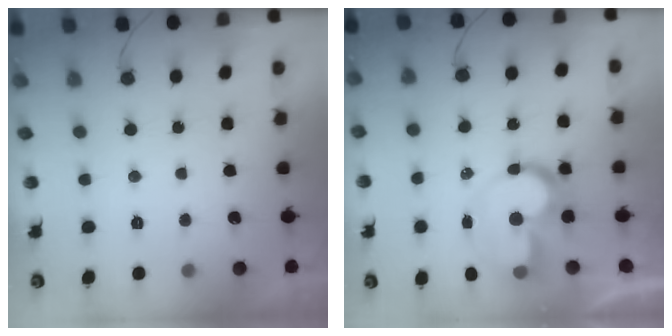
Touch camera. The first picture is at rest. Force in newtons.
{"total": 11.8, "press": 11.8, "slide": 1.3}